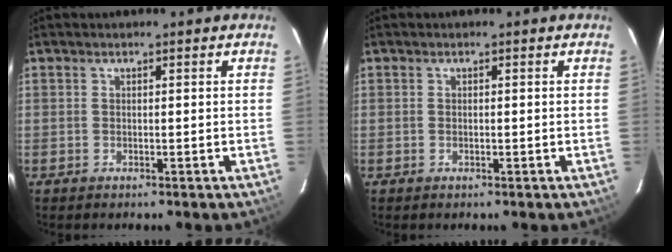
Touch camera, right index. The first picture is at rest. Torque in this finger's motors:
{"motor_torque": [-0.27, 0.04, -0.05, 0.00]}